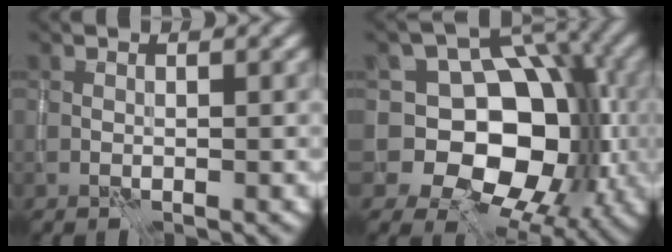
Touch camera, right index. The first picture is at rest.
{"total": 12.1, "force": [-1.4, 9.0, 7.9], "torque": [-0.075, 0.010, -0.043]}